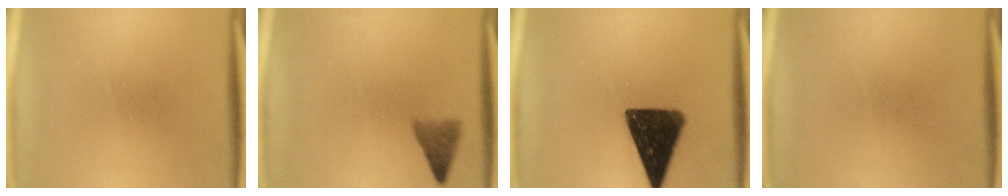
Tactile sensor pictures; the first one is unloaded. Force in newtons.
{"total": 2.6}
{"total": 13.8}
{"total": 0.0}